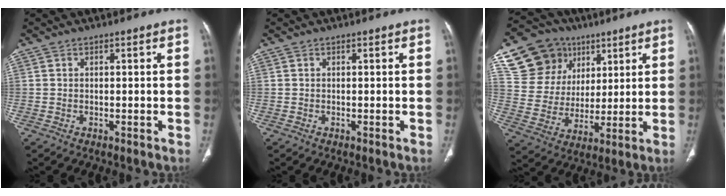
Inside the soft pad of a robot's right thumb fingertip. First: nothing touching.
{"total": 0.0}
{"total": 17.8, "force": [9.0, 14.1, 6.0], "torque": [-0.077, -0.003, 0.174]}